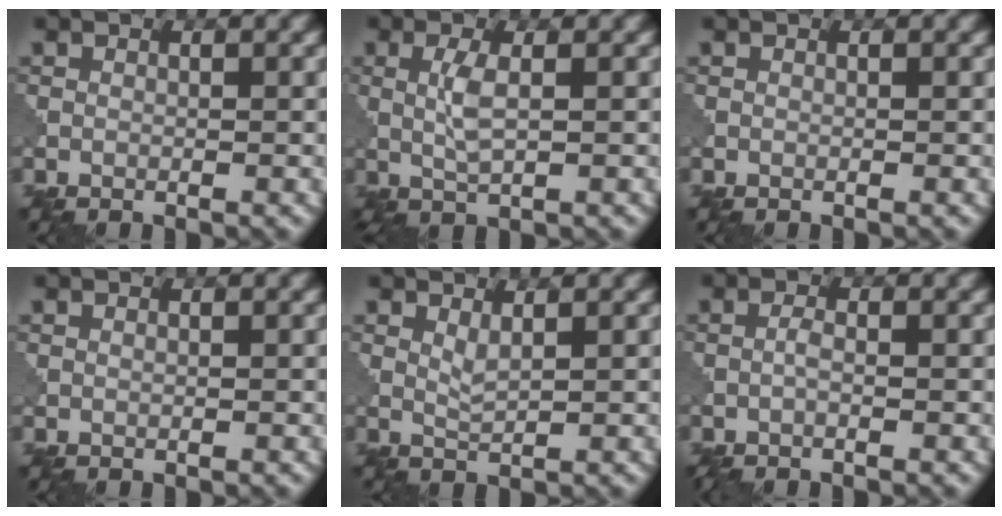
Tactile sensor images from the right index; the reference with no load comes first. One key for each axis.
{"total": 2.5, "fx": 0.2, "fy": 0.7, "fz": 2.4, "tx": -0.057, "ty": 0.002, "tz": 0.006}
{"total": 0.0}
{"total": 0.0}
{"total": 1.3, "fx": 0.8, "fy": 0.3, "fz": 1.0, "tx": -0.026, "ty": -0.002, "tz": 0.016}
{"total": 1.2, "fx": -0.6, "fy": 0.3, "fz": 1.0, "tx": -0.024, "ty": 0.002, "tz": -0.014}